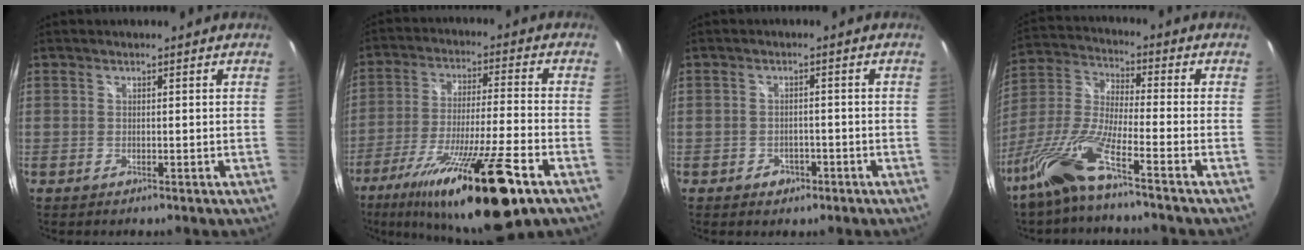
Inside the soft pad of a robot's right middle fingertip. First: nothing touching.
{"total": 22.3, "force": [-13.6, 1.8, 17.6], "torque": [-0.318, -0.051, -0.224]}
{"total": 3.1, "force": [-1.6, 2.5, 1.1], "torque": [-0.026, 0.001, -0.019]}
{"total": 11.3, "force": [-7.7, 0.3, 8.3], "torque": [-0.182, -0.004, -0.158]}